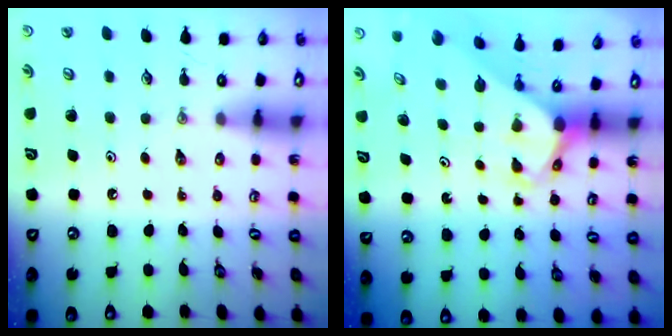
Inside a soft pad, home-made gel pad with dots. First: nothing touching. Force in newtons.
{"total": 3.1, "press": 3.1, "slide": 0.2}